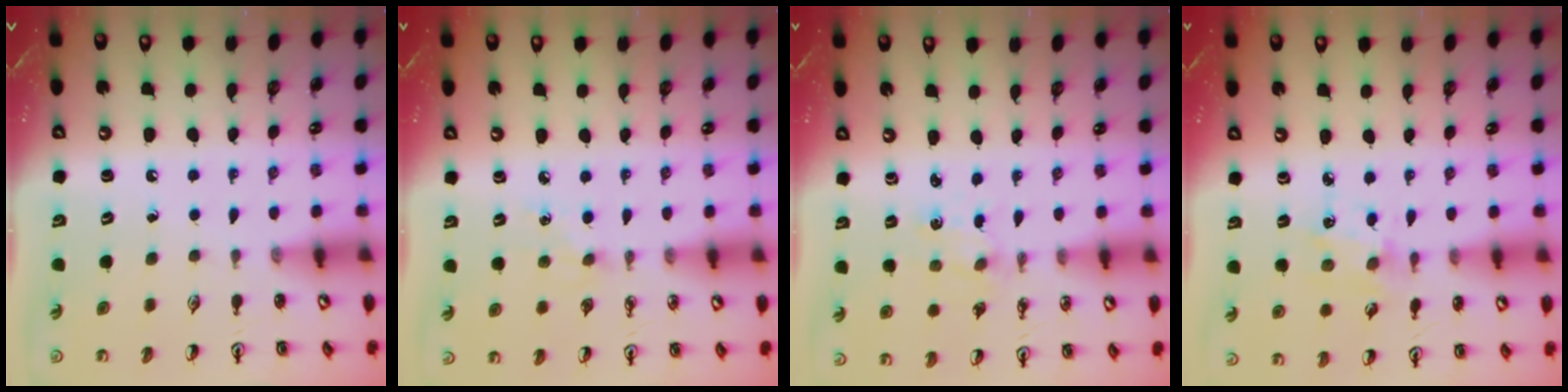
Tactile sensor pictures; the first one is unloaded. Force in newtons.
{"total": 4.1, "press": 4.0, "slide": 0.6}
{"total": 1.3, "press": 1.2, "slide": 0.4}
{"total": 2.0, "press": 2.0, "slide": 0.4}